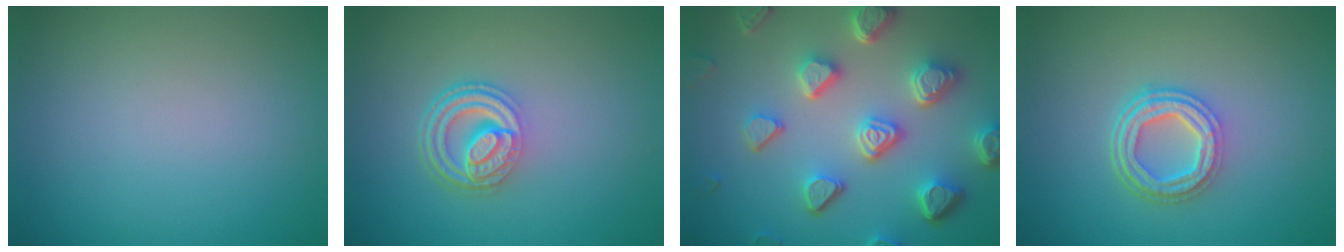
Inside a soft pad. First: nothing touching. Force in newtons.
{"total": 4.5, "press": 3.2, "slide": 3.1}
{"total": 7.1, "press": 5.5, "slide": 4.5}
{"total": 4.3, "press": 3.3, "slide": 2.9}